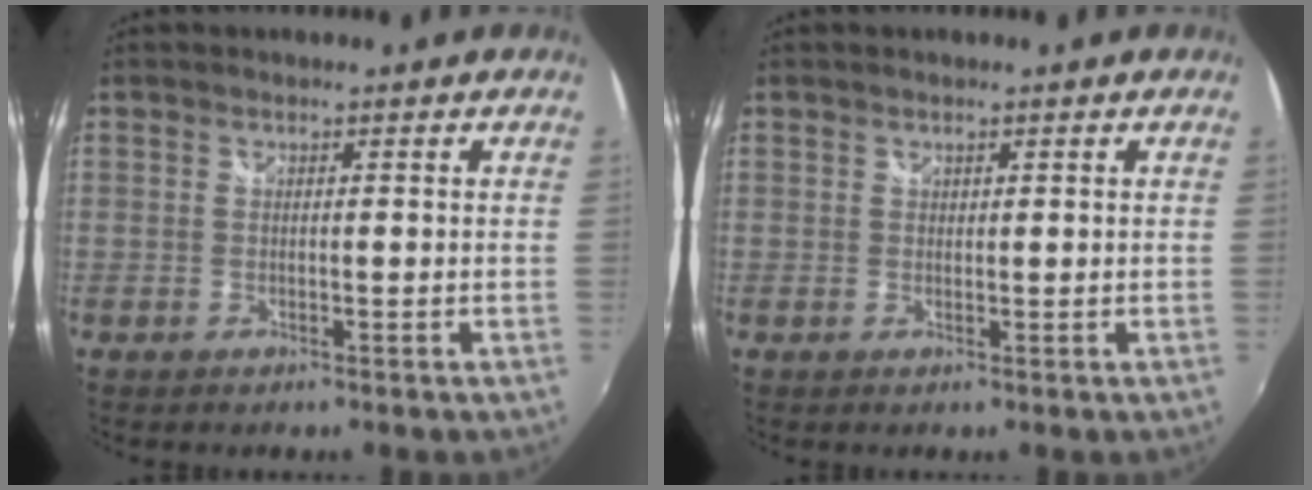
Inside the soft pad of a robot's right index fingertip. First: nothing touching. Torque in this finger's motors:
{"motor_torque": [-0.31, 0.06, -0.09, -0.01]}